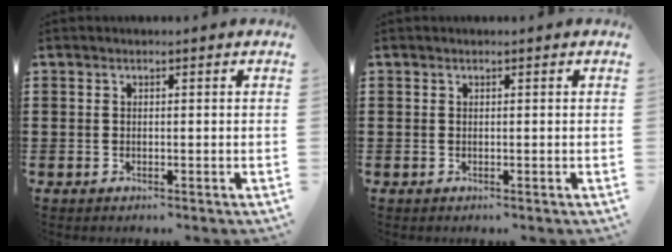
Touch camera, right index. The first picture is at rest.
{"total": 0.0}